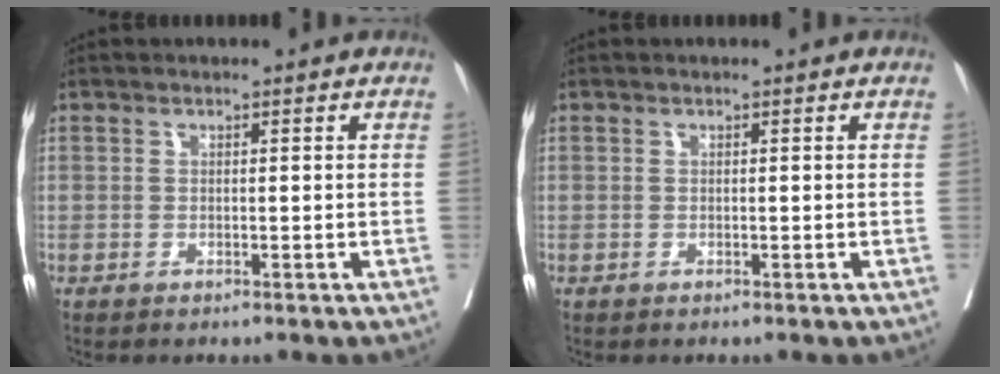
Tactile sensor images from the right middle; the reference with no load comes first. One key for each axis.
{"total": 0.0}